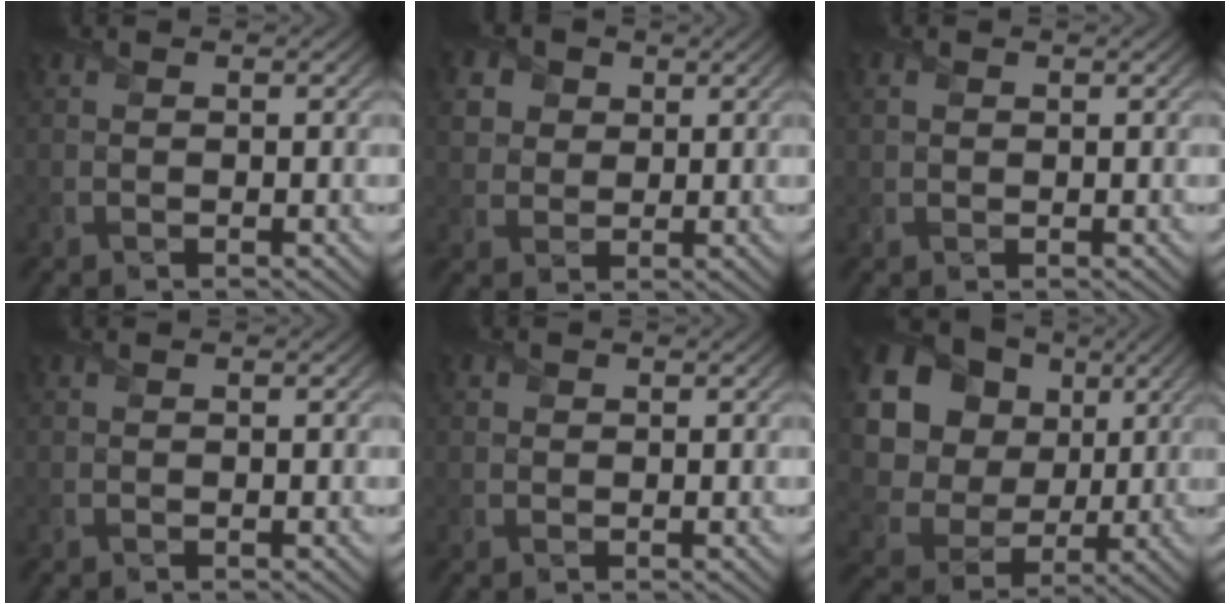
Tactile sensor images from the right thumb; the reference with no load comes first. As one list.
[{"total": 5.5, "force": [2.5, 4.3, 2.1], "torque": [-0.091, 0.000, 0.046]}, {"total": 1.1, "force": [0.5, 0.9, 0.5], "torque": [-0.014, 0.001, 0.011]}, {"total": 0.0}, {"total": 0.8, "force": [0.4, 0.7, 0.1], "torque": [-0.002, -0.003, 0.006]}, {"total": 16.5, "force": [4.9, 13.8, 7.6], "torque": [-0.255, 0.042, 0.113]}]